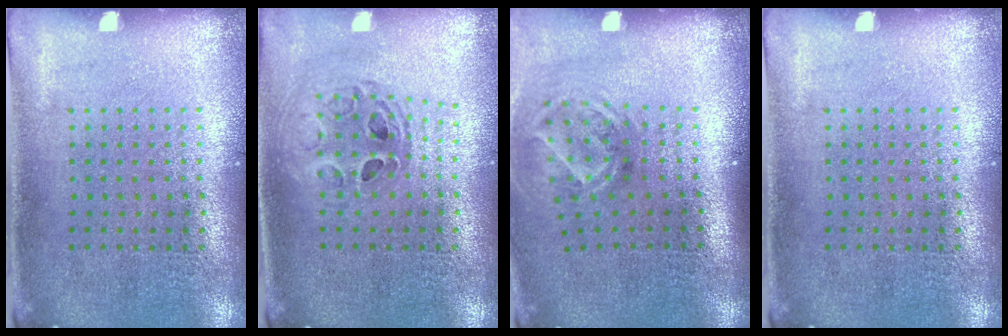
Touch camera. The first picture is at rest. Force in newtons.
{"total": 0.7, "press": 0.7, "slide": 0.1}
{"total": 1.9, "press": 1.3, "slide": 1.5}
{"total": 0.0}